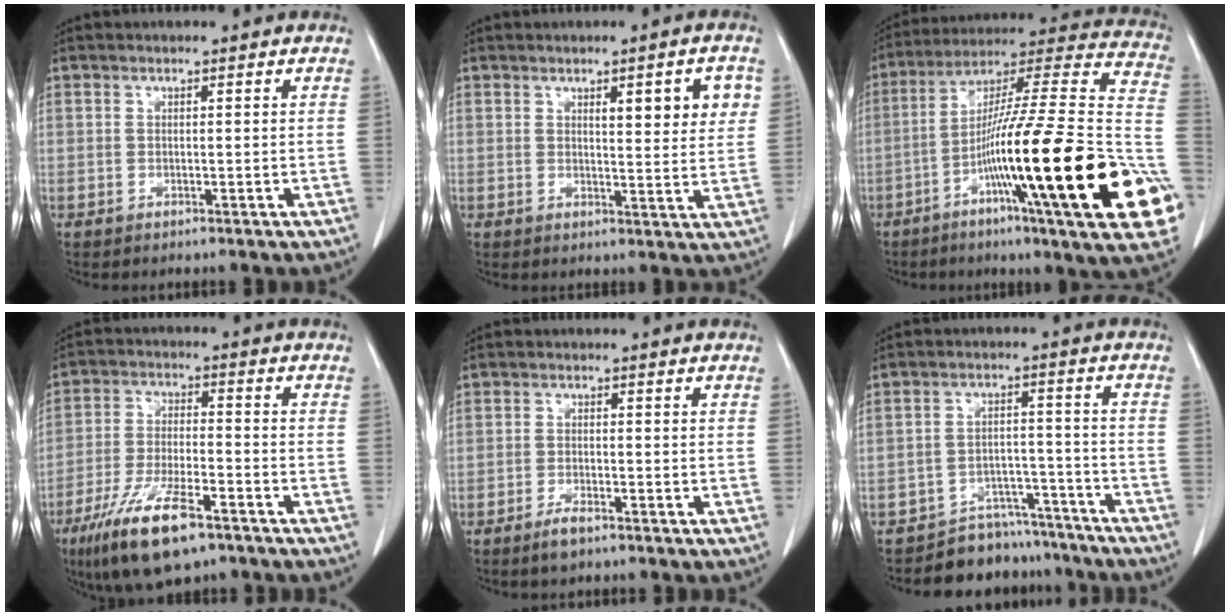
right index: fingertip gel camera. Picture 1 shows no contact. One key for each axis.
{"total": 6.9, "fx": 2.6, "fy": 1.4, "fz": 6.2, "tx": -0.077, "ty": 0.000, "tz": 0.033}
{"total": 35.1, "fx": -10.2, "fy": 2.6, "fz": 33.5, "tx": -0.418, "ty": -0.016, "tz": -0.176}
{"total": 12.8, "fx": -8.1, "fy": 3.1, "fz": 9.4, "tx": -0.184, "ty": -0.020, "tz": -0.141}
{"total": 2.6, "fx": -1.9, "fy": 0.5, "fz": 1.6, "tx": -0.036, "ty": -0.003, "tz": -0.035}
{"total": 8.7, "fx": -7.9, "fy": 3.7, "fz": -0.3, "tx": 0.025, "ty": 0.042, "tz": -0.117}